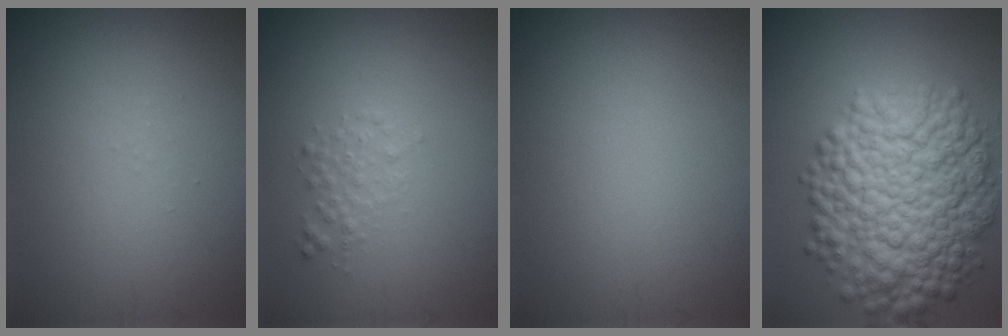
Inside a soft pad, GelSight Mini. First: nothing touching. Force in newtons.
{"total": 1.6, "press": 1.6, "slide": 0.1}
{"total": 0.0}
{"total": 11.9, "press": 11.9, "slide": 0.3}